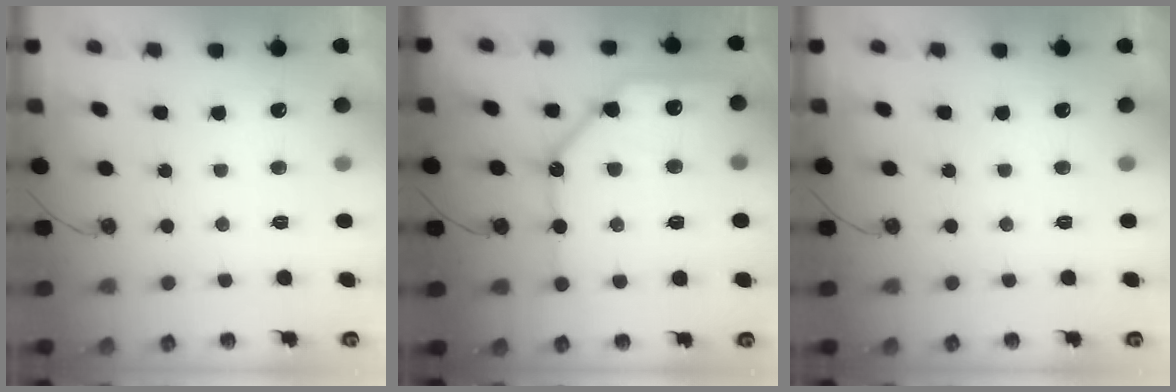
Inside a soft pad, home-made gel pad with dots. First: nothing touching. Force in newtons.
{"total": 15.7, "press": 15.6, "slide": 1.8}
{"total": 0.0}